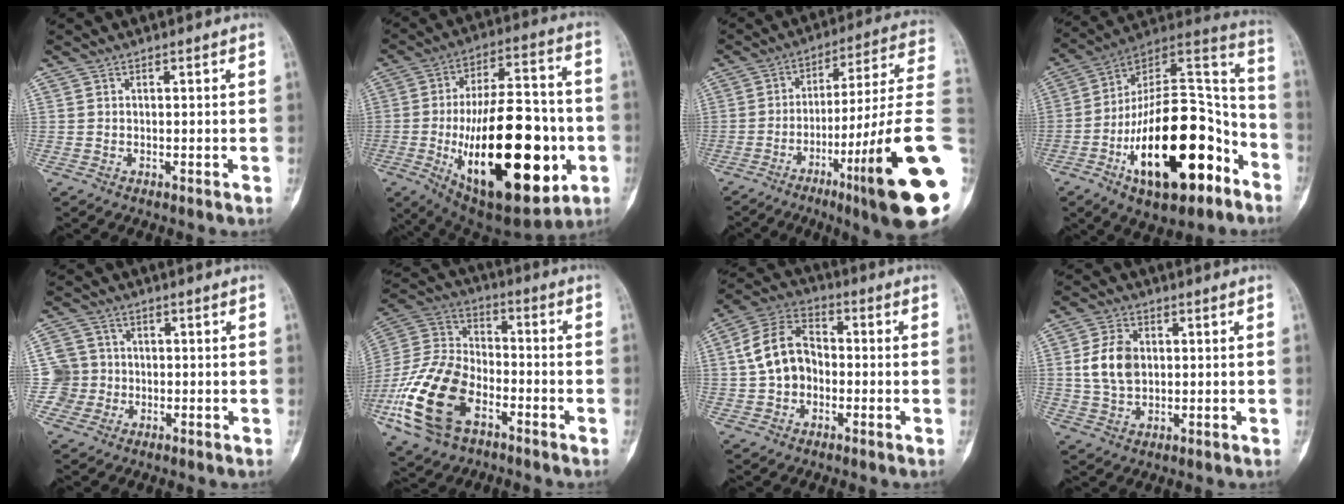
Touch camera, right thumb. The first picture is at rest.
{"total": 31.5, "force": [-7.6, 14.1, 27.2], "torque": [-0.417, 0.003, -0.098]}
{"total": 24.9, "force": [-7.5, 1.6, 23.7], "torque": [-0.304, 0.025, -0.113]}
{"total": 28.5, "force": [-12.1, 13.1, 22.3], "torque": [-0.344, 0.081, -0.184]}
{"total": 5.6, "force": [-0.6, 5.5, -0.1], "torque": [0.031, 0.016, -0.019]}
{"total": 20.2, "force": [-8.4, 12.1, 13.8], "torque": [-0.283, 0.040, -0.158]}
{"total": 11.2, "force": [-0.5, 8.3, 7.4], "torque": [-0.122, 0.036, -0.023]}
{"total": 7.8, "force": [1.0, 5.4, 5.5], "torque": [-0.095, 0.001, 0.021]}